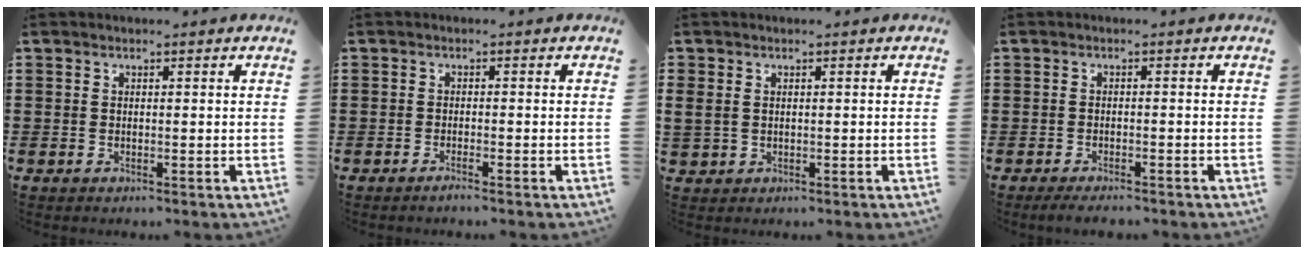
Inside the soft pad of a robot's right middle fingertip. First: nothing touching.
{"total": 1.1, "force": [-0.9, 0.0, 0.6], "torque": [-0.012, -0.003, -0.016]}
{"total": 1.5, "force": [0.4, 1.3, 0.8], "torque": [-0.020, 0.006, 0.008]}
{"total": 1.8, "force": [-1.7, 0.0, 0.7], "torque": [-0.014, -0.002, -0.032]}